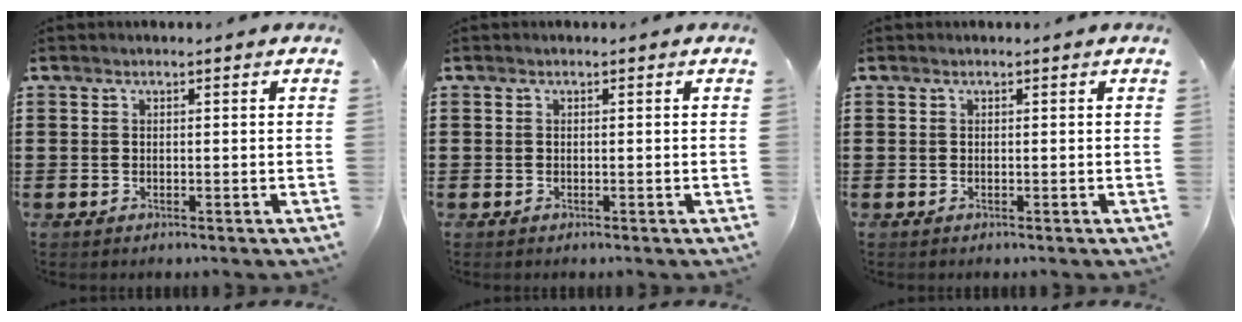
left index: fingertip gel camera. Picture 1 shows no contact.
{"total": 0.0}
{"total": 0.0}